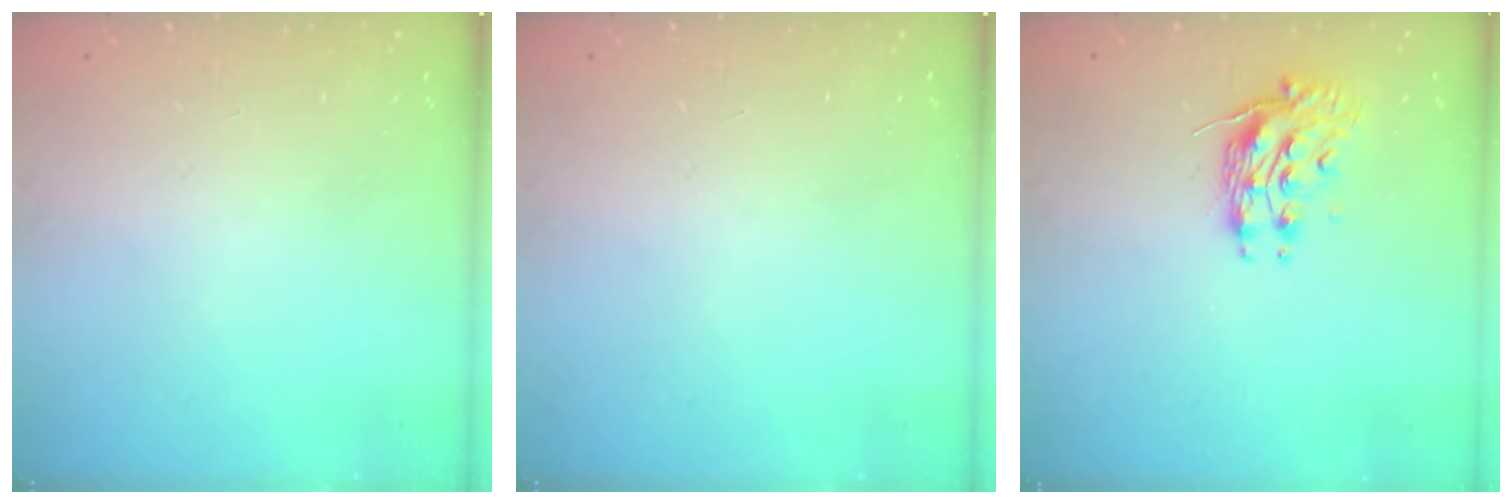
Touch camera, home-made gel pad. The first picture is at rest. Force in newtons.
{"total": 0.0}
{"total": 9.8, "press": 9.7, "slide": 0.8}